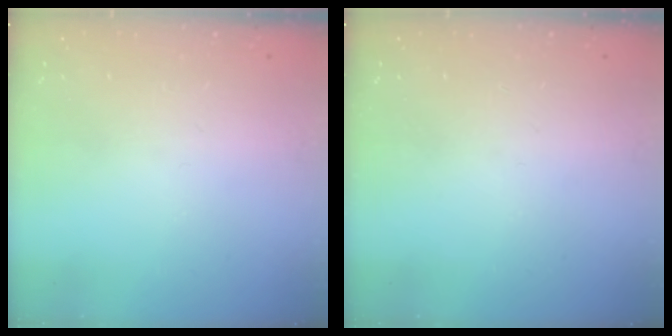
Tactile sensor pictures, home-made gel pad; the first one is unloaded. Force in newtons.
{"total": 0.0}